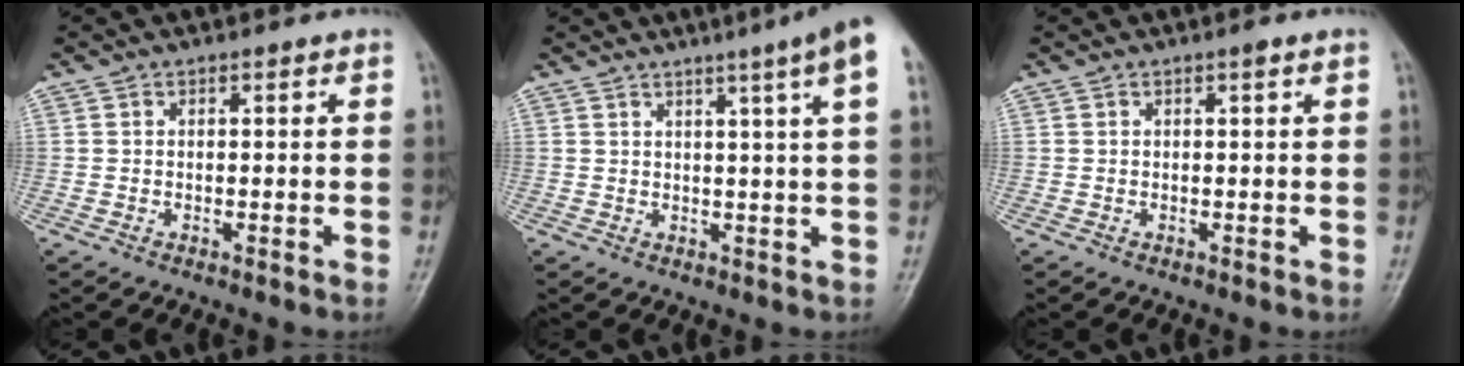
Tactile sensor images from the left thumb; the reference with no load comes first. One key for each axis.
{"total": 8.5, "fx": 4.6, "fy": -0.8, "fz": 7.1, "tx": -0.094, "ty": -0.002, "tz": 0.051}
{"total": 1.0, "fx": 0.6, "fy": 0.0, "fz": 0.9, "tx": -0.012, "ty": 0.000, "tz": 0.007}